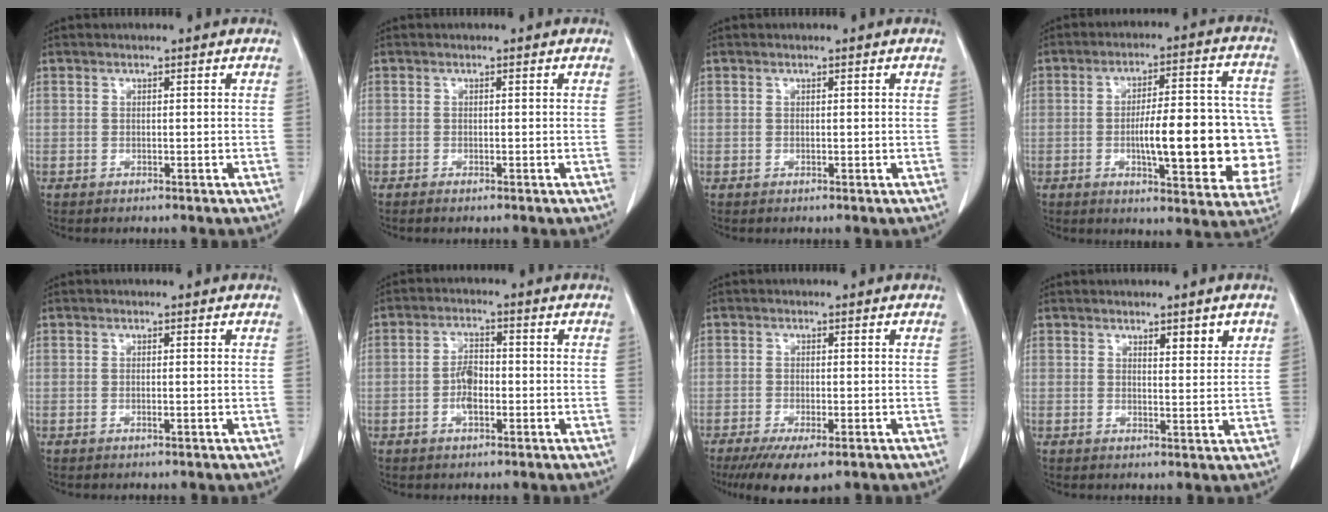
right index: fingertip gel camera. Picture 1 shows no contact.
{"total": 0.6, "force": [-0.5, -0.1, 0.4], "torque": [-0.007, -0.002, -0.008]}
{"total": 0.0}
{"total": 19.2, "force": [-2.6, 4.8, 18.4], "torque": [-0.188, 0.031, -0.022]}
{"total": 0.5, "force": [-0.1, -0.1, 0.5], "torque": [-0.010, -0.002, -0.002]}
{"total": 4.0, "force": [-1.0, 1.9, 3.4], "torque": [-0.069, 0.007, -0.021]}
{"total": 6.9, "force": [-4.6, 2.1, 4.8], "torque": [-0.071, -0.015, -0.070]}
{"total": 3.3, "force": [2.1, 0.7, 2.4], "torque": [-0.036, -0.006, 0.031]}